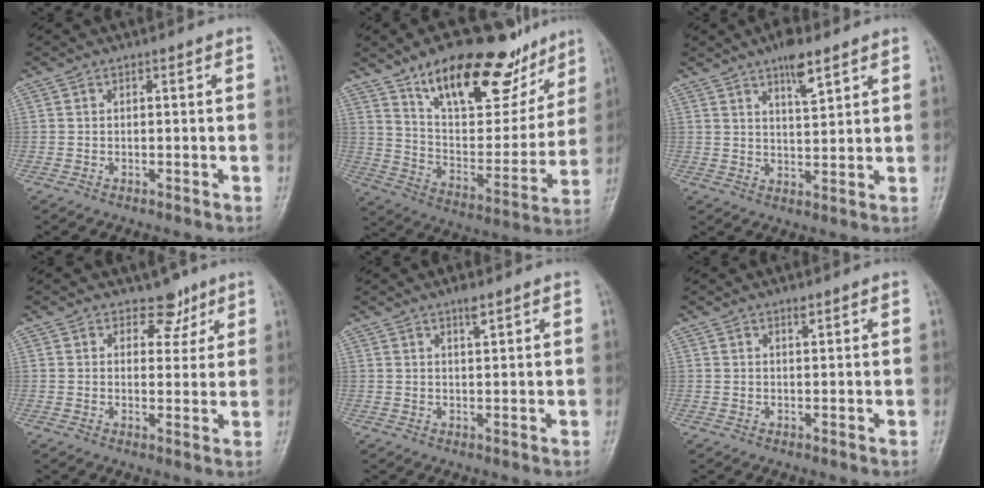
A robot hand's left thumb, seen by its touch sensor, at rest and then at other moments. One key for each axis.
{"total": 25.4, "fx": 16.6, "fy": 11.3, "fz": 15.6, "tx": -0.180, "ty": -0.064, "tz": 0.264}
{"total": 6.4, "fx": 4.1, "fy": 1.9, "fz": 4.5, "tx": -0.063, "ty": -0.023, "tz": 0.066}
{"total": 4.4, "fx": 3.0, "fy": 3.0, "fz": 1.1, "tx": 0.016, "ty": -0.015, "tz": 0.042}
{"total": 2.2, "fx": 1.5, "fy": 0.5, "fz": 1.5, "tx": -0.024, "ty": -0.005, "tz": 0.027}
{"total": 1.2, "fx": 0.9, "fy": 0.3, "fz": 0.8, "tx": -0.010, "ty": -0.005, "tz": 0.016}